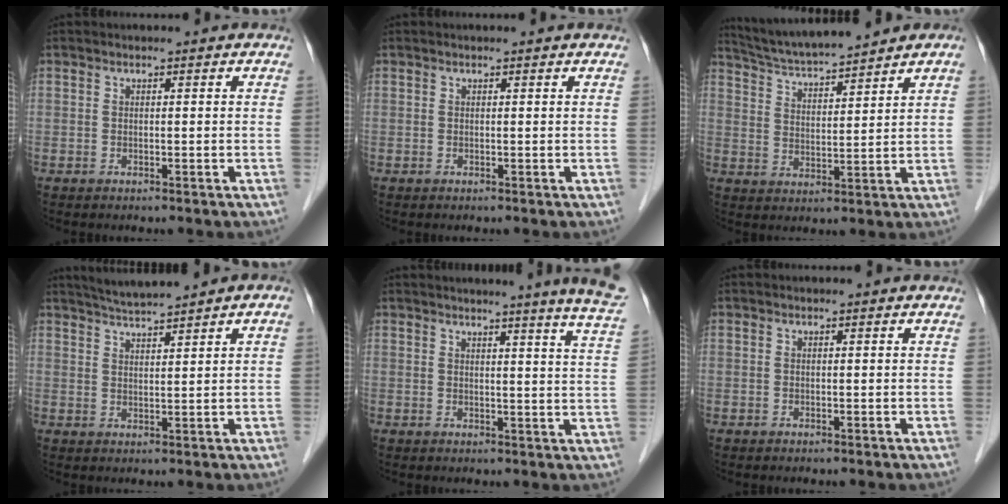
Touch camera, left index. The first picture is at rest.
{"total": 0.7, "force": [0.7, 0.0, 0.2], "torque": [-0.009, 0.006, 0.010]}
{"total": 10.3, "force": [9.6, 0.0, 3.7], "torque": [-0.070, 0.020, 0.171]}
{"total": 4.8, "force": [4.0, -0.5, 2.5], "torque": [-0.047, 0.014, 0.075]}
{"total": 11.9, "force": [10.4, -1.2, 5.8], "torque": [-0.068, -0.050, 0.094]}
{"total": 0.0}